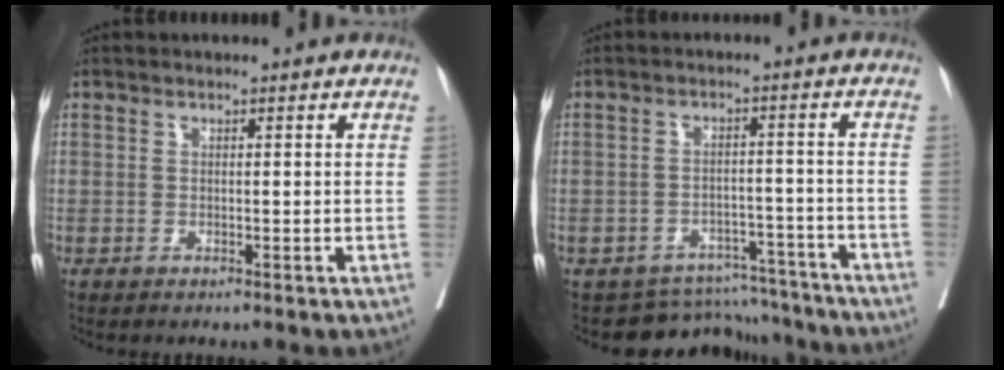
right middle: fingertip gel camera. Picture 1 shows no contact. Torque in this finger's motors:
{"motor_torque": [0.10, -0.26, -0.02, 0.00]}